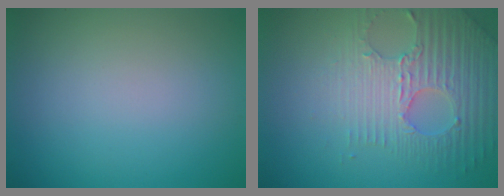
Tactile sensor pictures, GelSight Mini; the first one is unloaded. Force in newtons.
{"total": 4.8, "press": 4.4, "slide": 2.0}